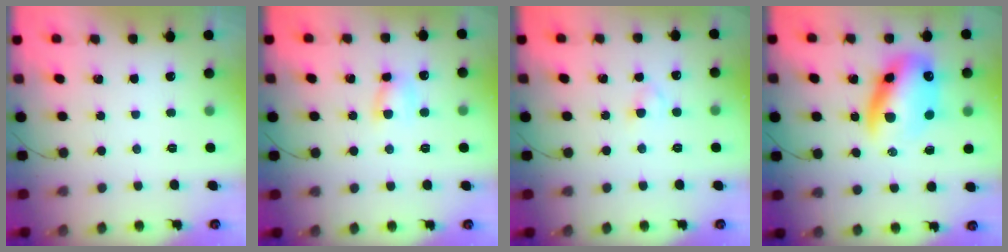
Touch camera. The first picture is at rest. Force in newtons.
{"total": 5.3, "press": 5.2, "slide": 0.5}
{"total": 2.7, "press": 2.4, "slide": 1.1}
{"total": 14.8, "press": 14.3, "slide": 3.7}